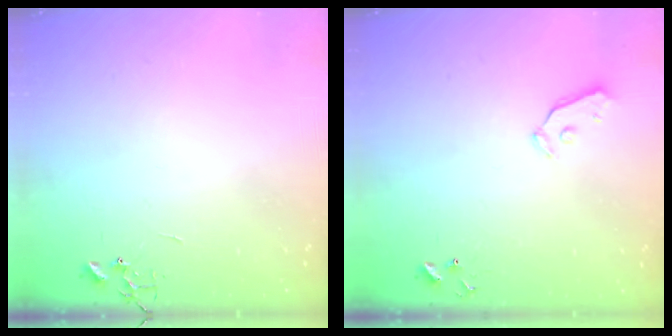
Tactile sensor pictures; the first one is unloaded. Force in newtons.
{"total": 4.0, "press": 3.9, "slide": 0.7}